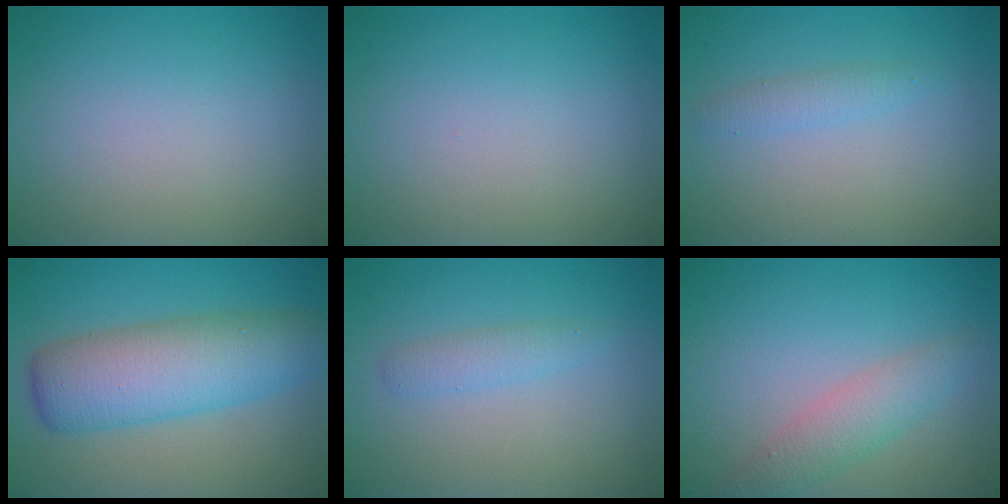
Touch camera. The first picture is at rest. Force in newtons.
{"total": 0.0}
{"total": 1.4, "press": 1.4, "slide": 0.0}
{"total": 7.8, "press": 7.8, "slide": 0.1}
{"total": 1.4, "press": 1.4, "slide": 0.1}
{"total": 3.0, "press": 3.0, "slide": 0.1}